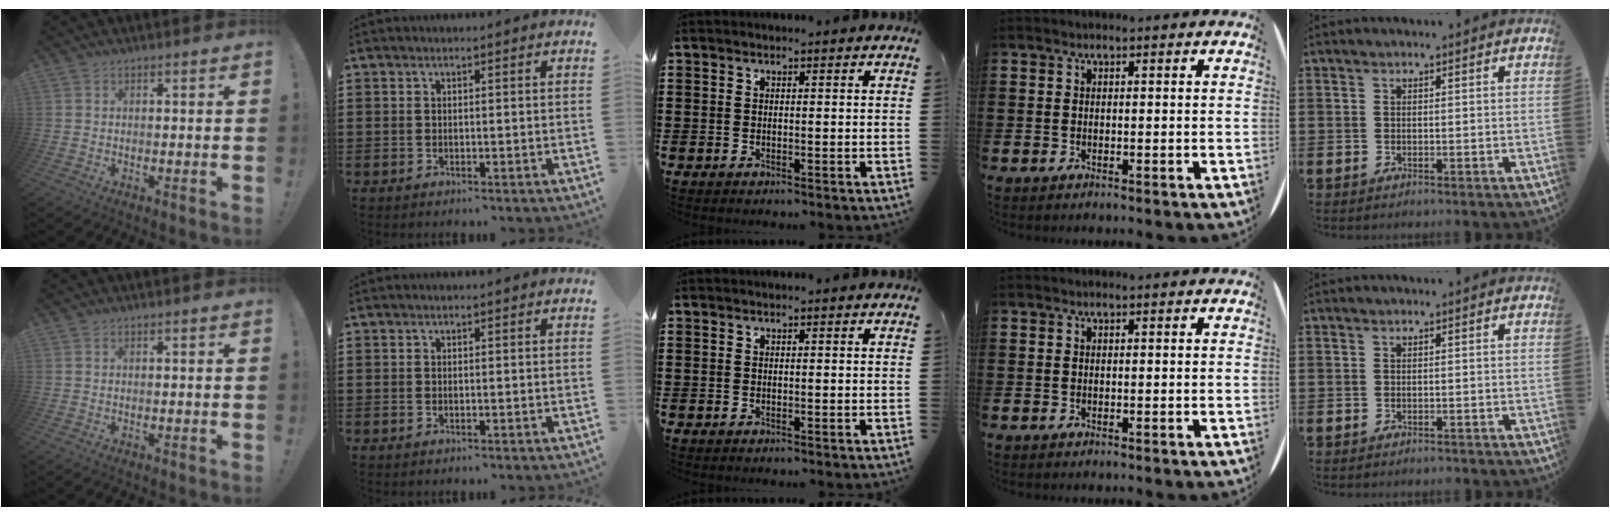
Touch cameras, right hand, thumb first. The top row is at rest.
{}